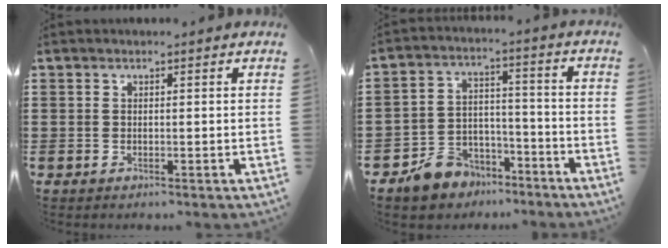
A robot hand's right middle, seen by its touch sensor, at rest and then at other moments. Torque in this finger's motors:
{"motor_torque": [2.14, 0.00, 0.21, 0.08]}